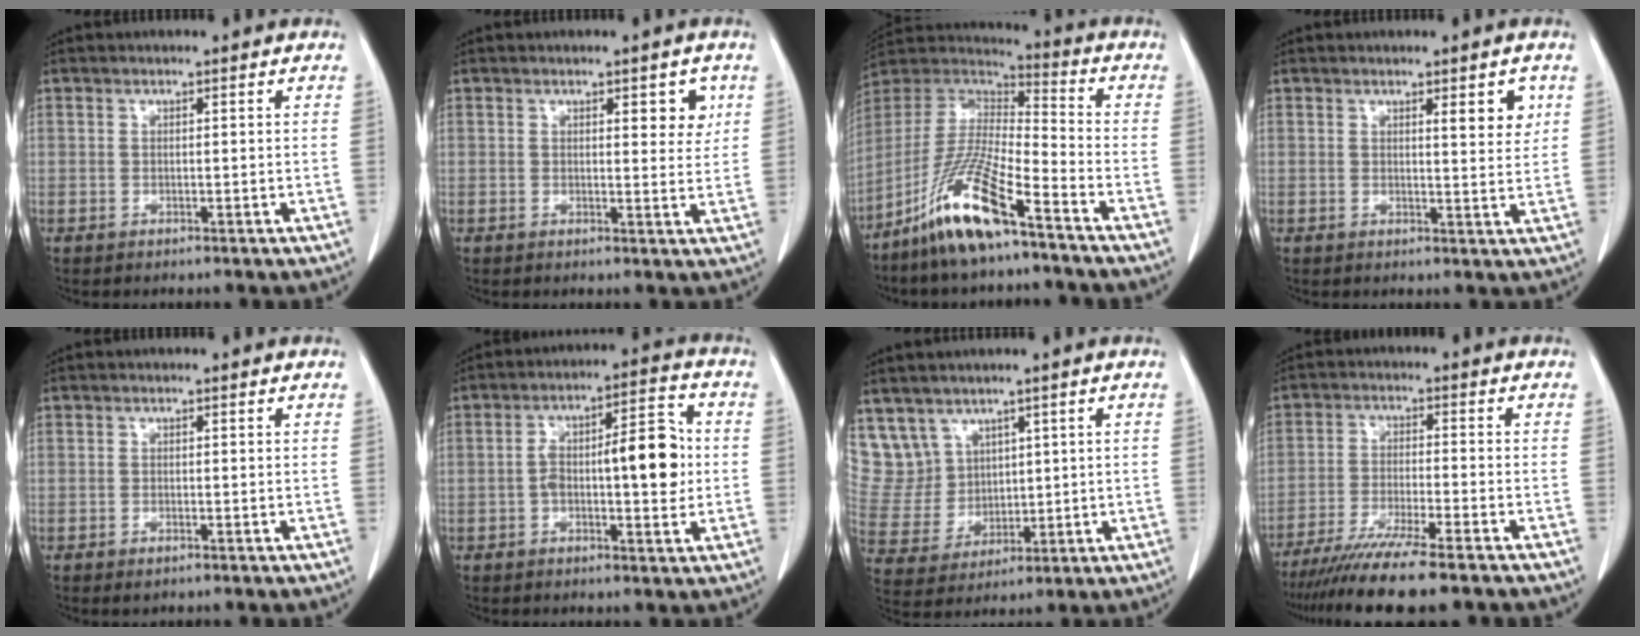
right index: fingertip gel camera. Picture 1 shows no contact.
{"total": 3.6, "force": [1.6, 1.4, 2.9], "torque": [-0.030, -0.005, 0.017]}
{"total": 14.6, "force": [-9.4, 1.6, 11.0], "torque": [-0.231, -0.016, -0.182]}
{"total": 3.8, "force": [1.8, 0.8, 3.3], "torque": [-0.042, -0.007, 0.023]}
{"total": 1.0, "force": [-0.7, 0.4, 0.7], "torque": [-0.011, -0.002, -0.006]}
{"total": 11.1, "force": [-0.3, 3.3, 10.6], "torque": [-0.172, 0.029, -0.006]}
{"total": 10.3, "force": [6.3, 8.1, 1.1], "torque": [-0.042, 0.036, 0.152]}
{"total": 12.8, "force": [-10.5, -0.2, 7.3], "torque": [-0.110, -0.034, -0.167]}